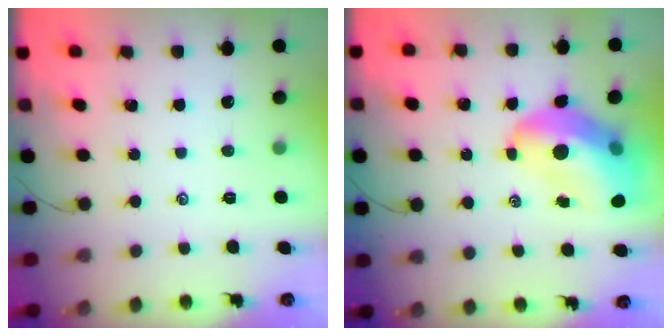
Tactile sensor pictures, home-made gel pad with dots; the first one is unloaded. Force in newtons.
{"total": 15.5, "press": 14.9, "slide": 4.2}